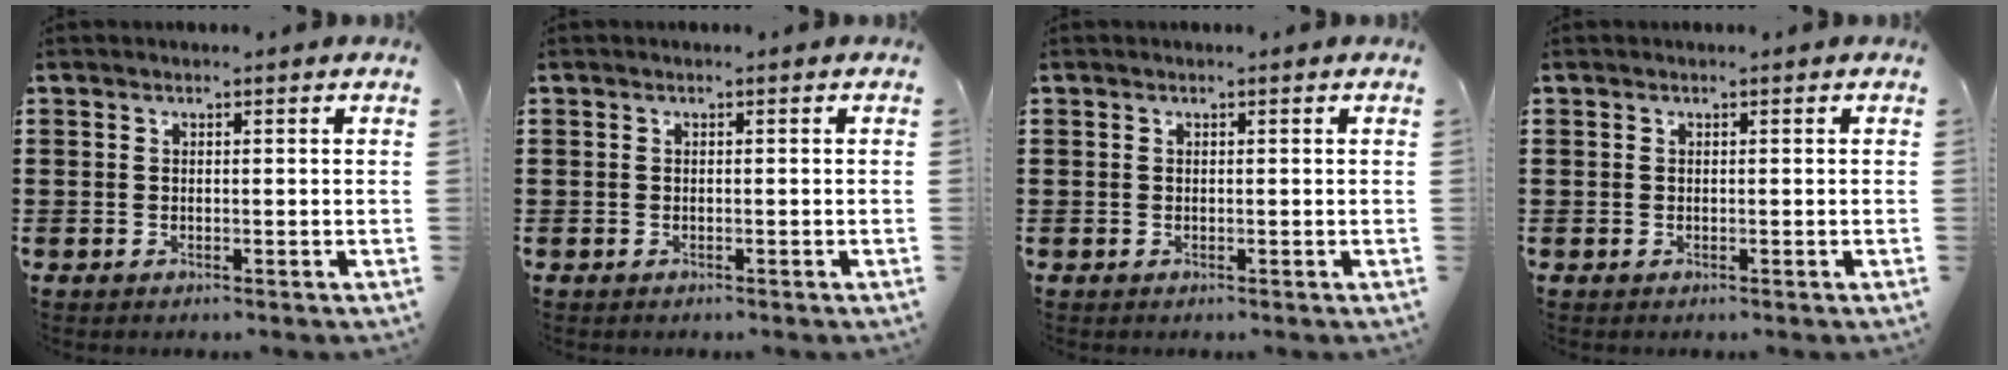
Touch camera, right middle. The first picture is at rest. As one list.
[{"total": 0.0}, {"total": 0.0}, {"total": 0.0}]